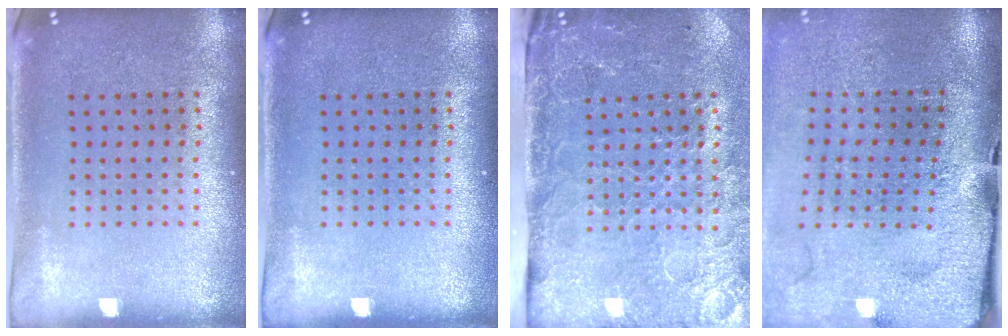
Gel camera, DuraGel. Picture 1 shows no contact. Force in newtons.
{"total": 0.0}
{"total": 4.6, "press": 3.7, "slide": 2.8}
{"total": 4.3, "press": 3.4, "slide": 2.6}